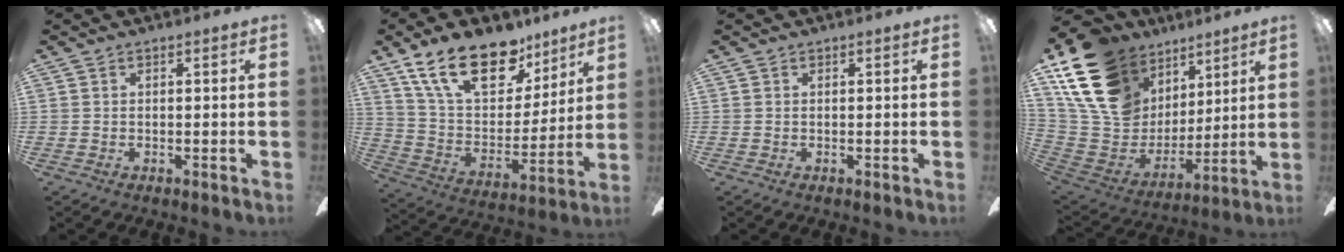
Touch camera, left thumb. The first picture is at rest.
{"total": 22.6, "force": [14.6, 11.4, 13.0], "torque": [-0.229, -0.078, 0.261]}
{"total": 0.0}
{"total": 22.3, "force": [11.8, 15.5, 10.9], "torque": [-0.224, -0.051, 0.237]}